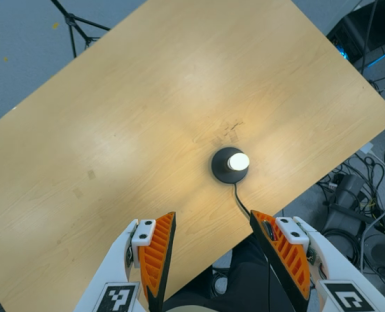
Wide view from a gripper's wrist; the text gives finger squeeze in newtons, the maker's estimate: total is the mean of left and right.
{"total": 0.0}